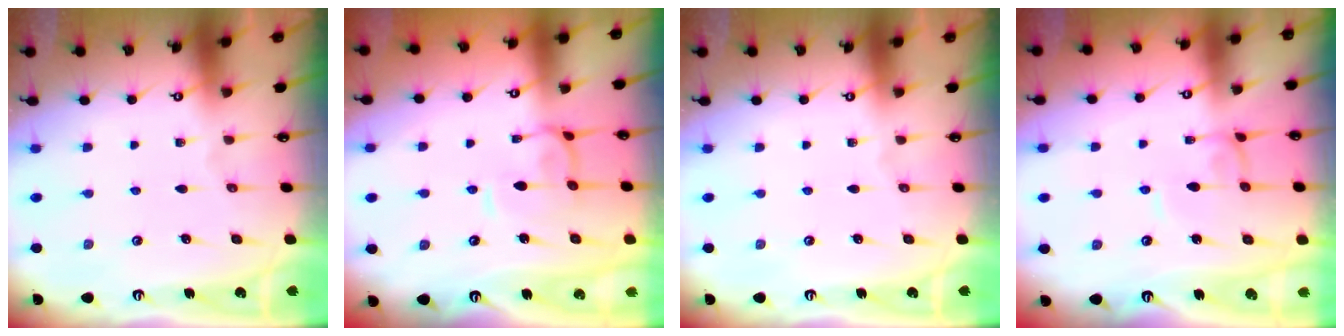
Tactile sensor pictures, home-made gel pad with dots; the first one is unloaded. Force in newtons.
{"total": 0.8, "press": 0.5, "slide": 0.6}
{"total": 0.0}
{"total": 1.0, "press": 1.0, "slide": 0.3}